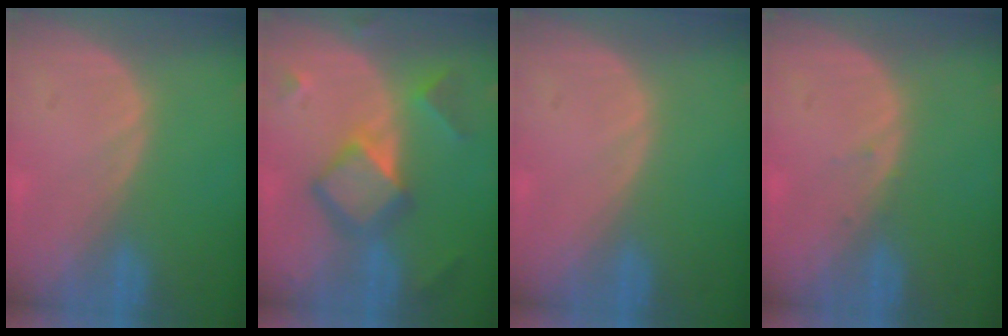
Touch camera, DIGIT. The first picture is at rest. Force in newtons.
{"total": 7.7, "press": 7.7, "slide": 0.4}
{"total": 0.0}
{"total": 0.7, "press": 0.4, "slide": 0.5}